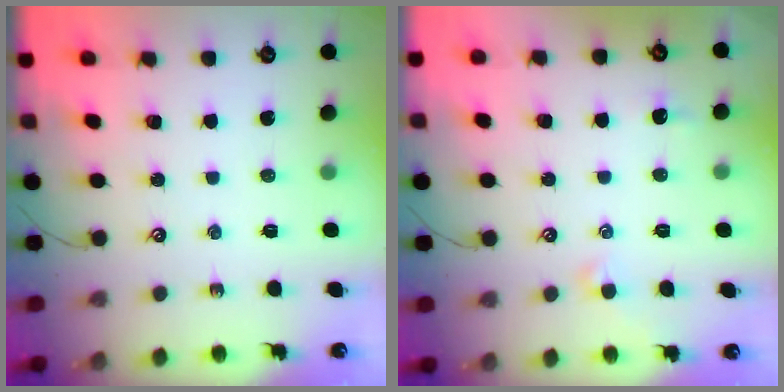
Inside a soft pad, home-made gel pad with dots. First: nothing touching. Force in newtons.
{"total": 1.3, "press": 1.2, "slide": 0.5}